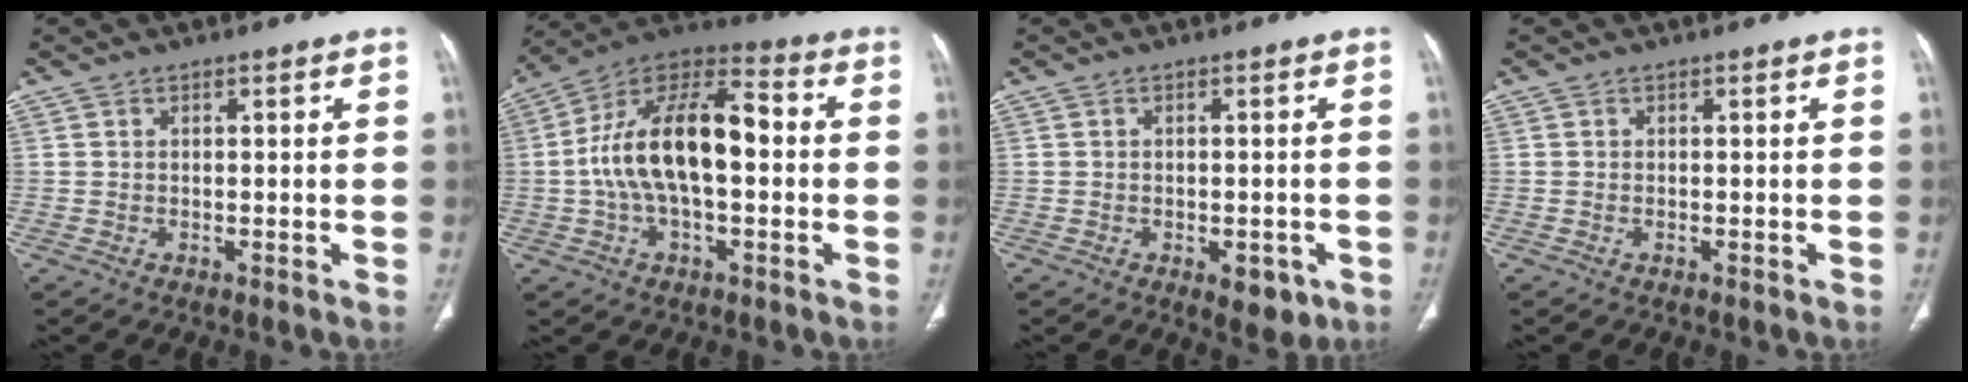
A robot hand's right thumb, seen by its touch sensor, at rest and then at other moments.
{"total": 18.5, "force": [-0.1, 9.0, 16.2], "torque": [-0.288, 0.044, -0.009]}
{"total": 5.0, "force": [-2.0, 2.6, 3.8], "torque": [-0.033, 0.005, -0.016]}
{"total": 0.0}